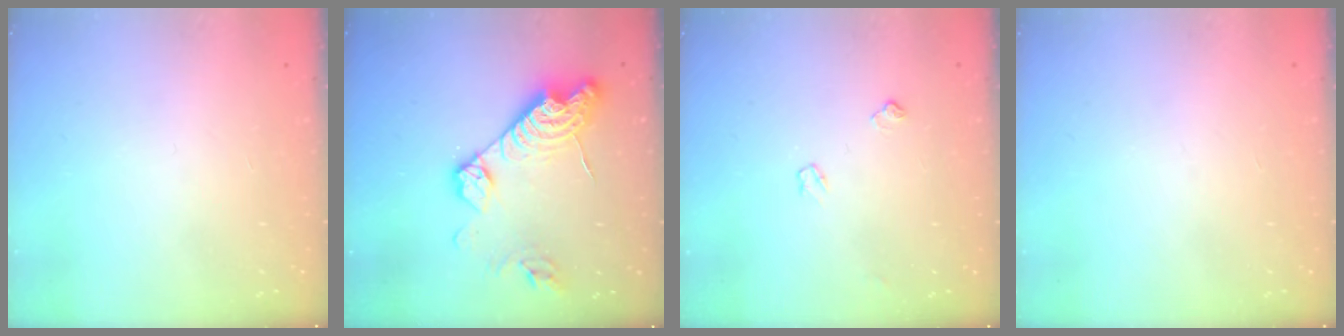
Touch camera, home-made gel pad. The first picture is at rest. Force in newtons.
{"total": 16.0, "press": 15.9, "slide": 1.3}
{"total": 5.3, "press": 5.2, "slide": 0.8}
{"total": 0.0}